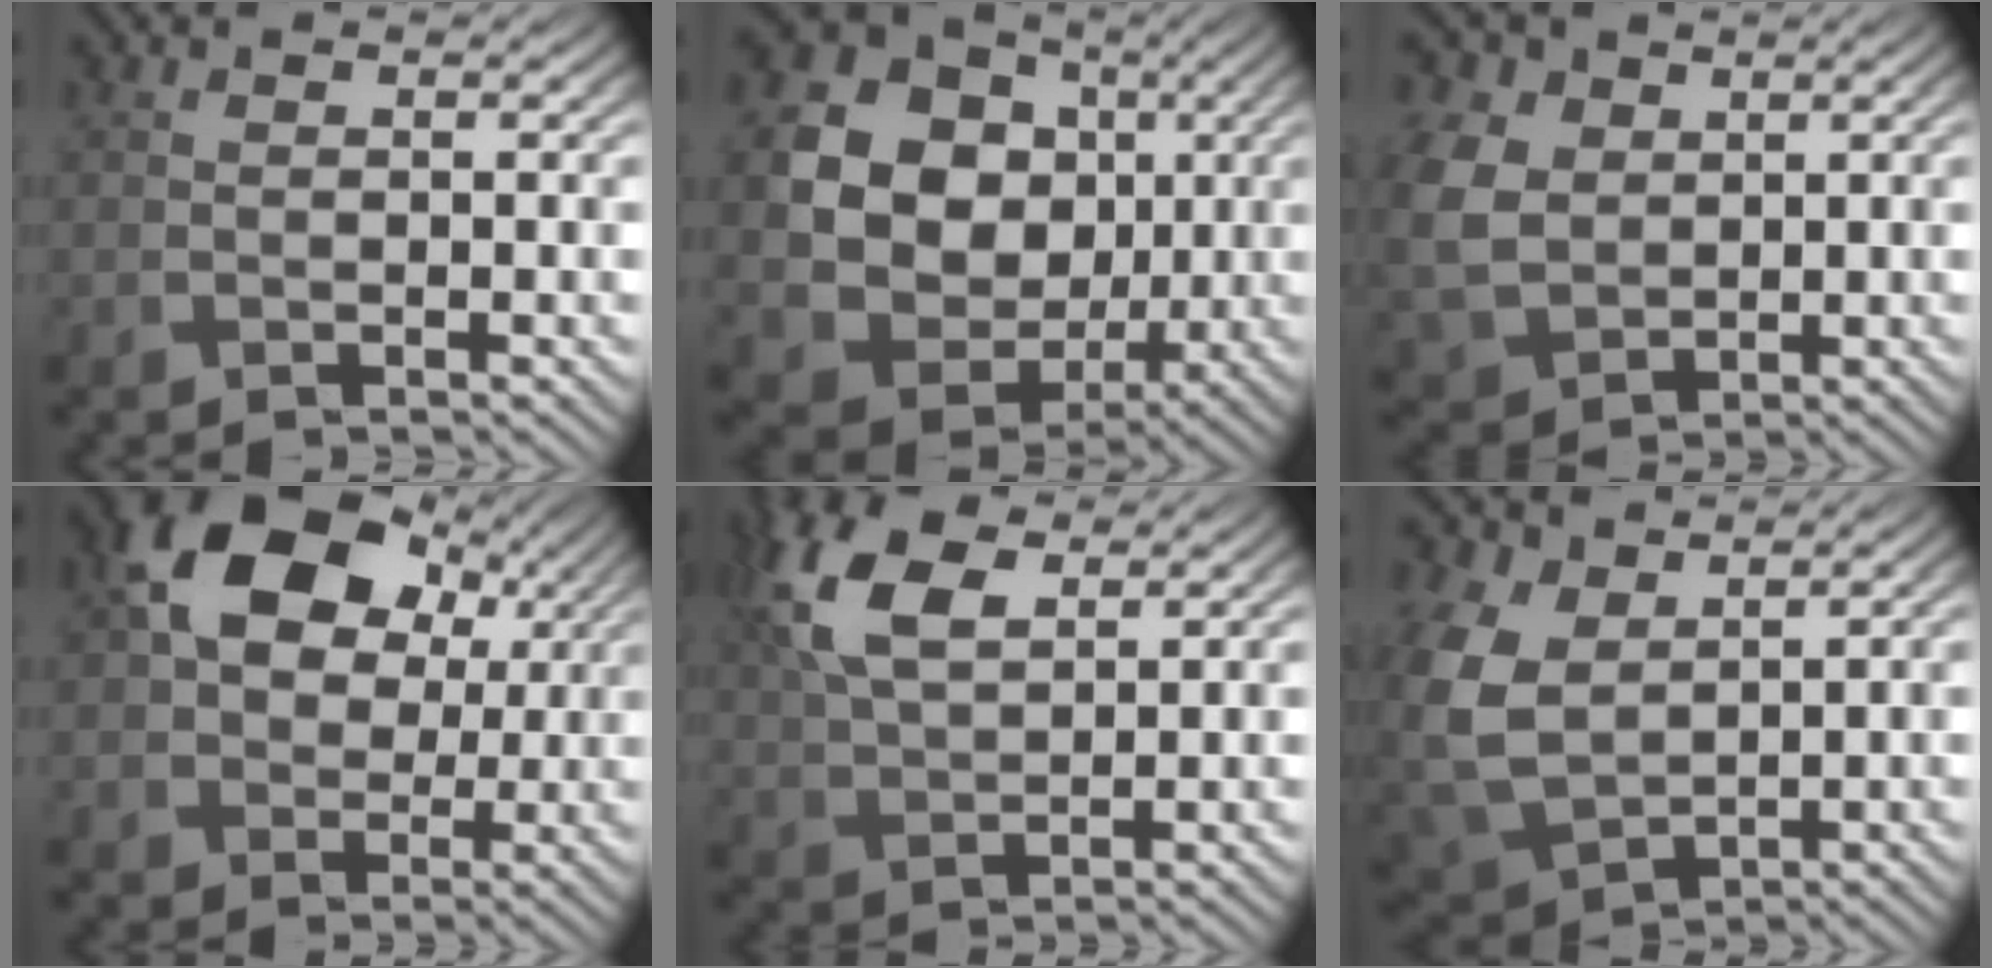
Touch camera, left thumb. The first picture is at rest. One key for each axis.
{"total": 18.8, "fx": 2.6, "fy": 16.7, "fz": 8.3, "tx": -0.234, "ty": 0.011, "tz": 0.053}
{"total": 9.5, "fx": 2.1, "fy": 7.5, "fz": 5.4, "tx": -0.189, "ty": -0.001, "tz": 0.049}
{"total": 15.1, "fx": 4.7, "fy": 11.1, "fz": 9.1, "tx": -0.191, "ty": 0.026, "tz": 0.084}
{"total": 10.0, "fx": 4.2, "fy": 5.3, "fz": 7.4, "tx": -0.197, "ty": 0.022, "tz": 0.083}
{"total": 9.7, "fx": 2.5, "fy": 6.8, "fz": 6.4, "tx": -0.203, "ty": -0.002, "tz": 0.055}